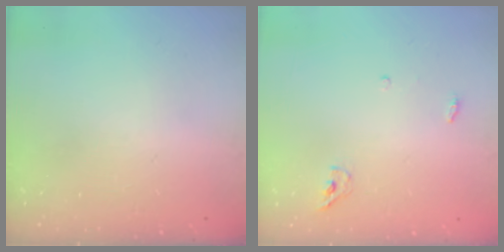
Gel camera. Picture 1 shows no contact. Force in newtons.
{"total": 3.8, "press": 3.6, "slide": 1.3}